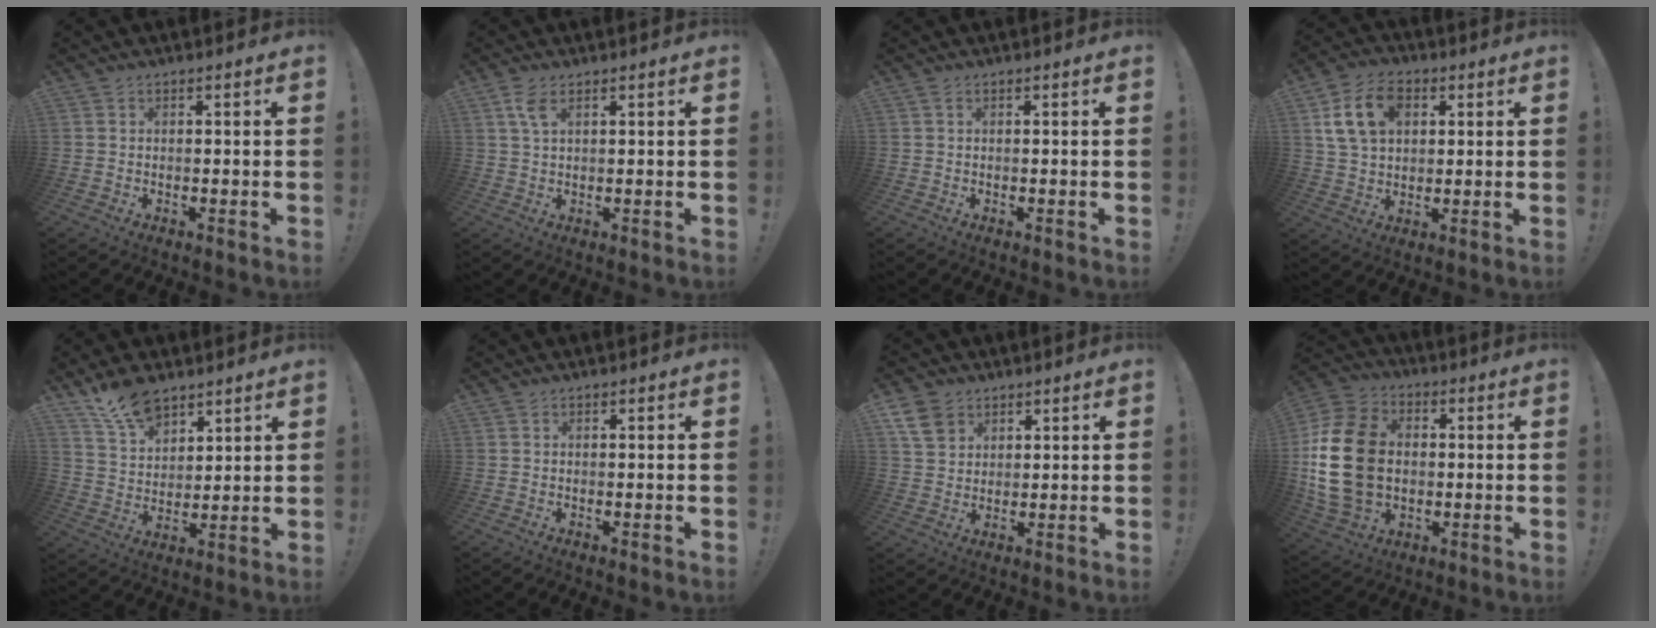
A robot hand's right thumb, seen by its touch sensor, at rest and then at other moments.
{"total": 4.3, "force": [1.9, 1.8, 3.4], "torque": [-0.066, 0.000, 0.033]}
{"total": 0.6, "force": [0.1, 0.1, 0.6], "torque": [-0.018, 0.003, 0.002]}
{"total": 13.5, "force": [4.7, 9.6, 8.3], "torque": [-0.151, -0.003, 0.091]}
{"total": 11.3, "force": [8.8, 5.5, 4.4], "torque": [-0.087, -0.053, 0.169]}
{"total": 0.0}
{"total": 7.9, "force": [4.4, 5.6, 3.3], "torque": [-0.061, -0.013, 0.092]}
{"total": 21.4, "force": [0.6, 15.9, 14.3], "torque": [-0.262, 0.021, 0.023]}